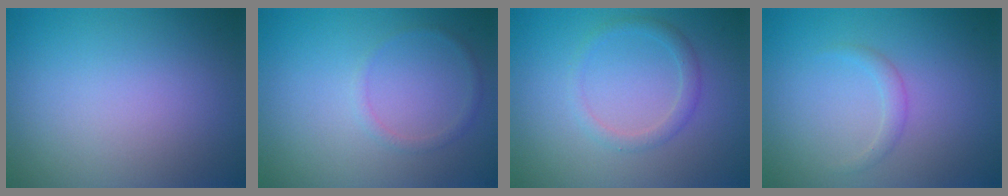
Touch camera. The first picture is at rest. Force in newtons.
{"total": 1.0, "press": 1.0, "slide": 0.0}
{"total": 1.7, "press": 1.7, "slide": 0.0}
{"total": 1.2, "press": 1.1, "slide": 0.1}